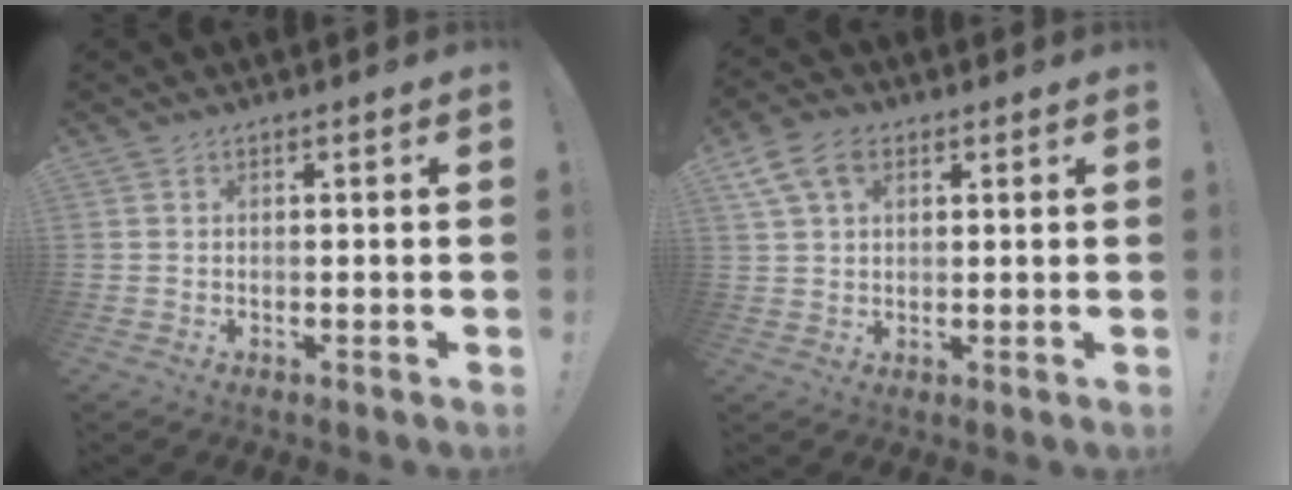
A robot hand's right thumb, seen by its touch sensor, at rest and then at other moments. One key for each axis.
{"total": 9.3, "fx": 4.2, "fy": 6.1, "fz": 5.6, "tx": -0.106, "ty": -0.002, "tz": 0.082}